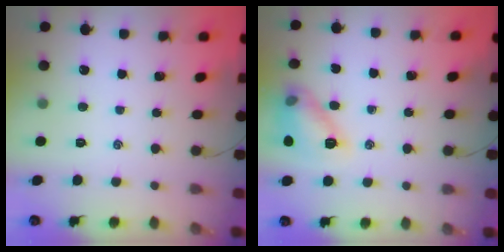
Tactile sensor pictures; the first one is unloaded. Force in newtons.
{"total": 12.4, "press": 12.4, "slide": 0.1}